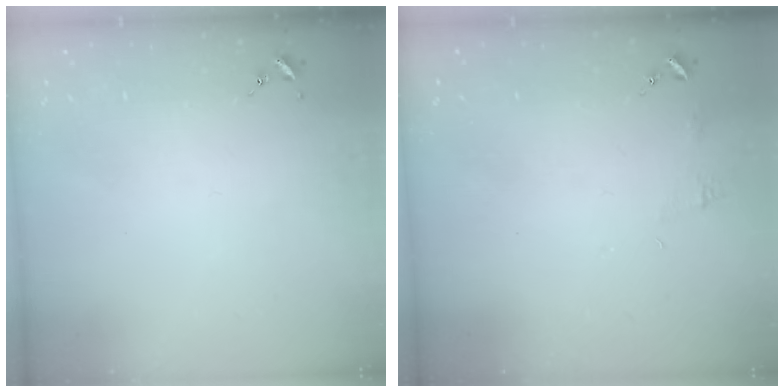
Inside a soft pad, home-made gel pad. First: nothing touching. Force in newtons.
{"total": 4.5, "press": 4.5, "slide": 0.5}